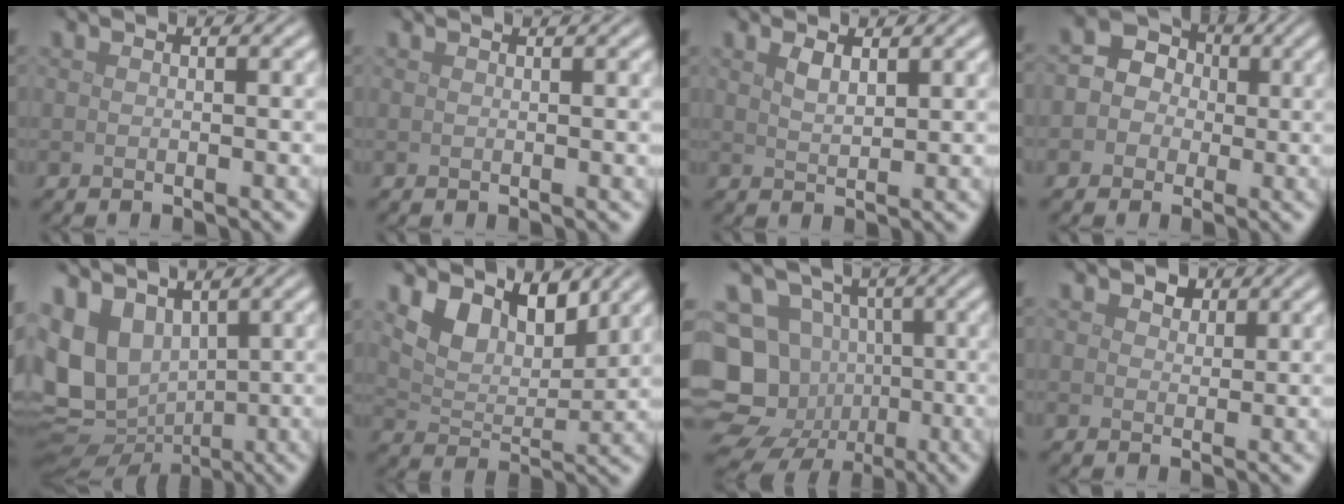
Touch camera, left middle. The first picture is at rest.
{"total": 0.9, "force": [0.6, 0.2, 0.6], "torque": [-0.003, 0.004, 0.006]}
{"total": 1.6, "force": [1.0, 0.5, 1.1], "torque": [-0.023, 0.000, 0.023]}
{"total": 5.4, "force": [0.6, 5.0, 2.0], "torque": [-0.014, 0.025, -0.026]}
{"total": 8.3, "force": [1.2, 6.5, 5.1], "torque": [-0.106, -0.006, 0.038]}
{"total": 4.9, "force": [3.3, 2.6, 2.6], "torque": [-0.055, -0.014, 0.056]}
{"total": 14.4, "force": [-4.1, 13.2, 4.4], "torque": [-0.115, -0.003, -0.074]}
{"total": 1.8, "force": [1.1, 1.2, 0.8], "torque": [-0.011, -0.002, 0.012]}